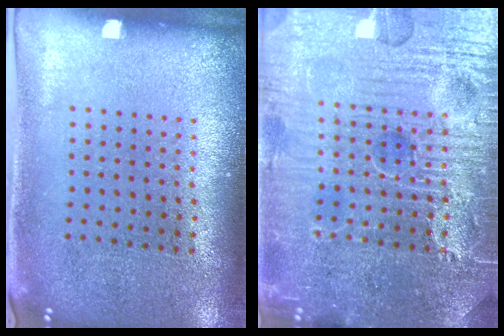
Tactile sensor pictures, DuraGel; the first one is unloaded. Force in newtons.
{"total": 7.9, "press": 7.9, "slide": 0.9}